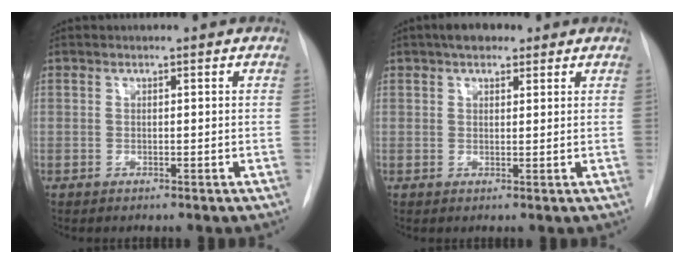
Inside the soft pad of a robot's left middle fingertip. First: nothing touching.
{"total": 4.0, "force": [2.7, 2.0, 2.2], "torque": [-0.037, 0.013, 0.042]}